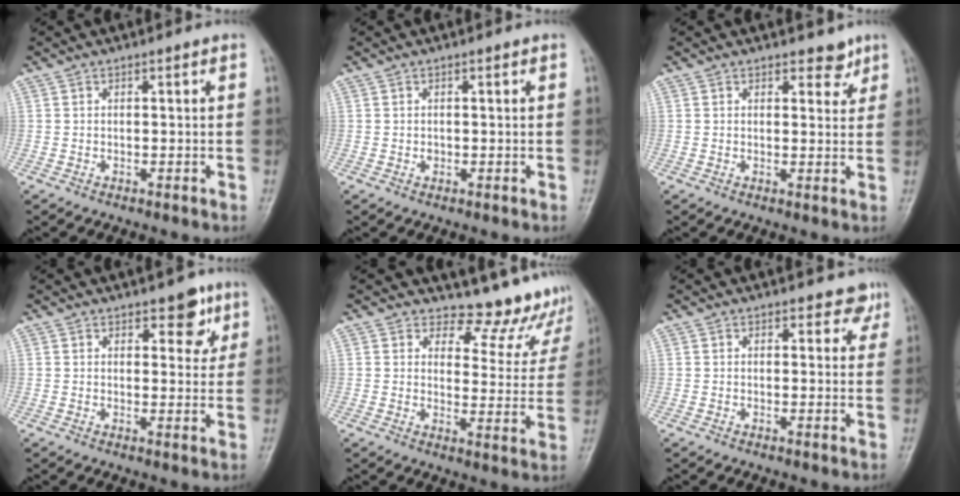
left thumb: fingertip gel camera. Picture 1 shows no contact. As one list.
[{"total": 0.7, "force": [0.0, 0.6, 0.3], "torque": [0.000, 0.001, -0.001]}, {"total": 3.8, "force": [3.1, 1.9, 1.1], "torque": [0.009, -0.022, 0.041]}, {"total": 5.4, "force": [3.0, 3.0, 3.3], "torque": [-0.009, -0.013, 0.036]}, {"total": 10.4, "force": [9.9, 3.1, 0.7], "torque": [0.029, -0.103, 0.109]}, {"total": 3.0, "force": [2.3, 1.9, 0.6], "torque": [0.021, -0.013, 0.016]}]